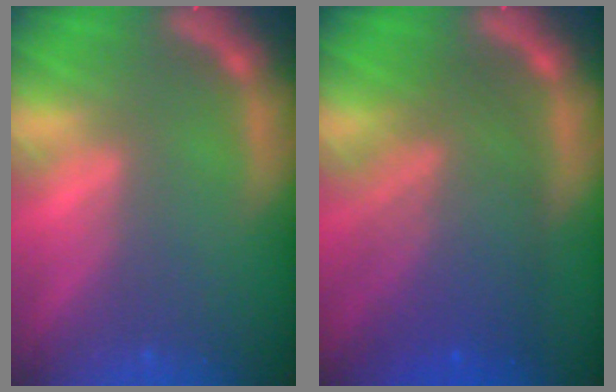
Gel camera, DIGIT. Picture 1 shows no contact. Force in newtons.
{"total": 9.0}